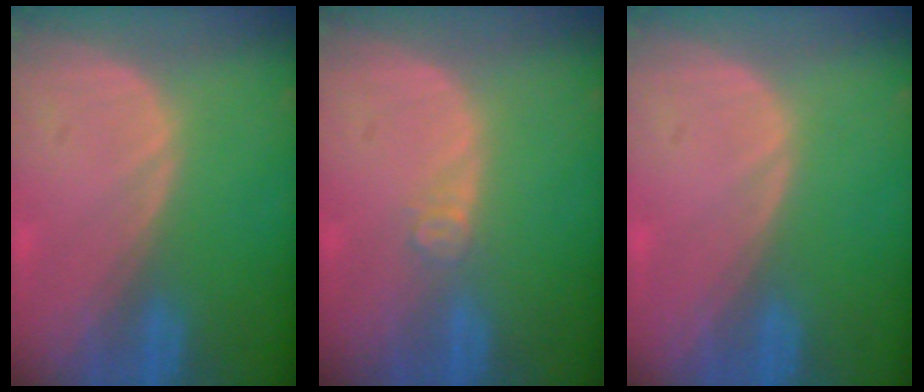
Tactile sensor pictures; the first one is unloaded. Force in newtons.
{"total": 2.0, "press": 1.6, "slide": 1.1}
{"total": 0.0}